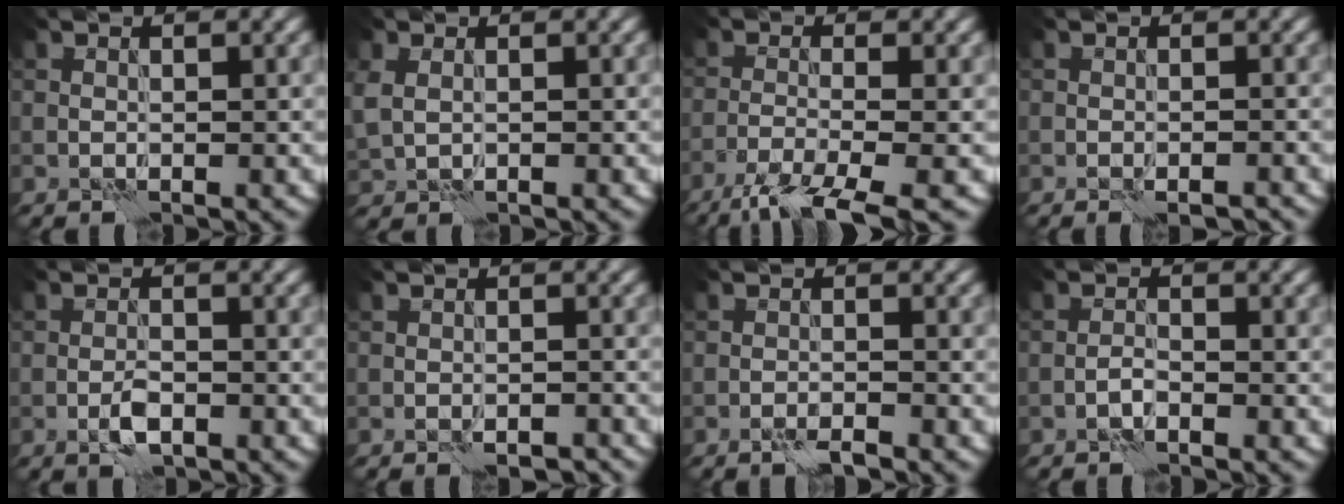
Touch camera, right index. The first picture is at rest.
{"total": 1.9, "force": [0.6, 1.4, 1.2], "torque": [-0.035, 0.002, 0.020]}
{"total": 6.5, "force": [-4.3, 1.5, 4.7], "torque": [-0.080, -0.008, -0.088]}
{"total": 1.6, "force": [-1.1, 0.3, 1.1], "torque": [-0.017, 0.002, -0.015]}
{"total": 2.0, "force": [-1.0, 0.7, 1.6], "torque": [-0.029, 0.002, -0.022]}
{"total": 2.1, "force": [-1.5, 0.7, 1.2], "torque": [-0.018, 0.002, -0.019]}
{"total": 1.5, "force": [-1.1, 0.2, 1.0], "torque": [-0.018, 0.003, -0.022]}
{"total": 0.9, "force": [-0.6, 0.3, 0.5], "torque": [-0.012, 0.006, -0.015]}